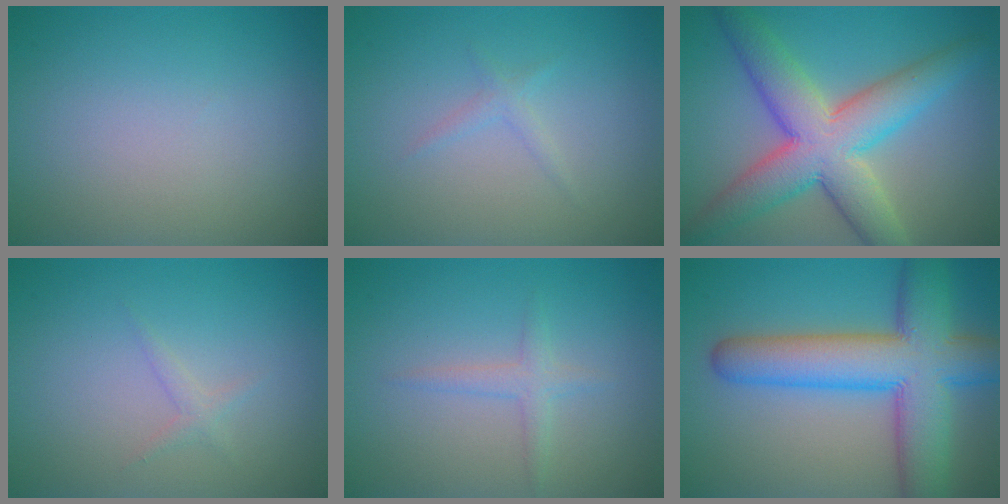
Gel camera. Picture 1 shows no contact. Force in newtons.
{"total": 0.9, "press": 0.9, "slide": 0.0}
{"total": 9.0, "press": 9.0, "slide": 0.3}
{"total": 0.9, "press": 0.9, "slide": 0.0}
{"total": 1.5, "press": 1.5, "slide": 0.1}
{"total": 10.5, "press": 10.5, "slide": 0.5}